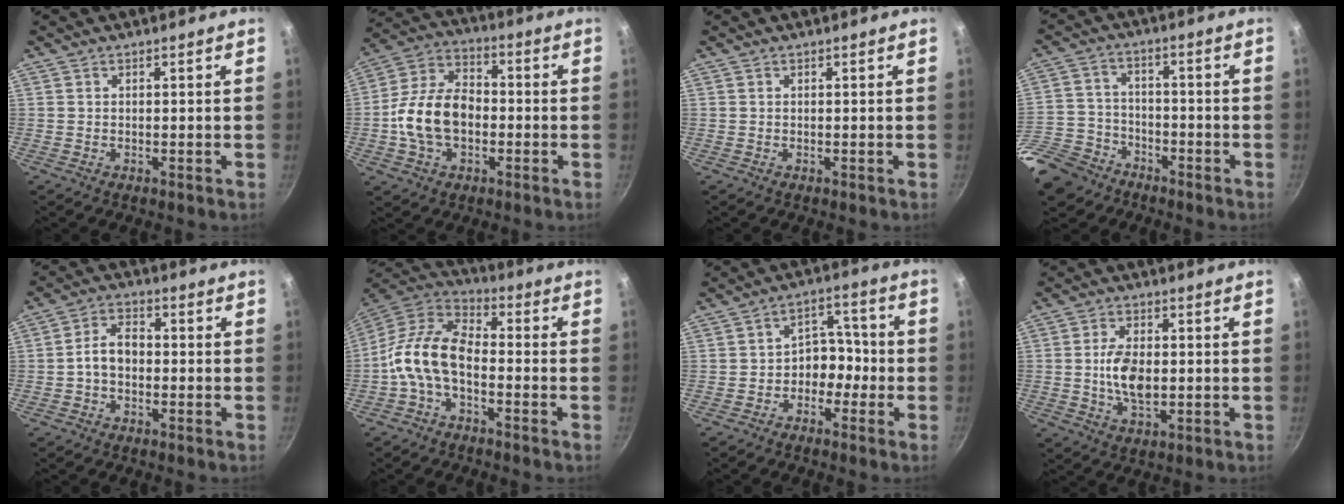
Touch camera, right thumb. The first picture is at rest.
{"total": 14.1, "force": [-2.1, 9.6, 10.2], "torque": [-0.182, 0.034, -0.044]}
{"total": 0.0}
{"total": 12.3, "force": [-9.1, 7.5, 3.5], "torque": [-0.076, 0.034, -0.173]}
{"total": 6.1, "force": [-0.8, 4.1, 4.5], "torque": [-0.071, 0.025, -0.024]}
{"total": 12.9, "force": [-2.8, 7.4, 10.2], "torque": [-0.198, 0.044, -0.067]}
{"total": 7.2, "force": [-2.1, 5.4, 4.4], "torque": [-0.027, 0.041, -0.048]}
{"total": 7.9, "force": [-0.3, 4.4, 6.5], "torque": [-0.116, -0.001, -0.005]}